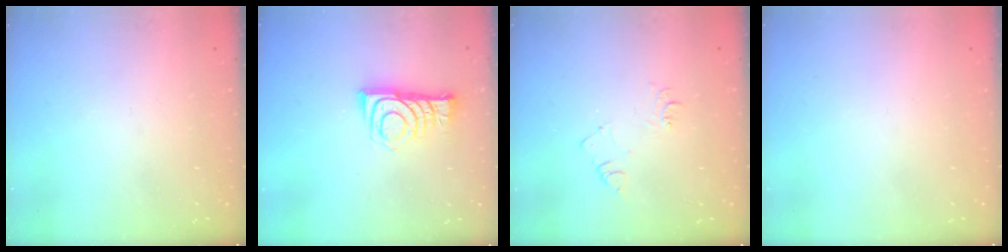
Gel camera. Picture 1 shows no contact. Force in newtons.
{"total": 9.5, "press": 9.5, "slide": 0.3}
{"total": 6.7, "press": 6.7, "slide": 0.8}
{"total": 1.7, "press": 1.7, "slide": 0.1}